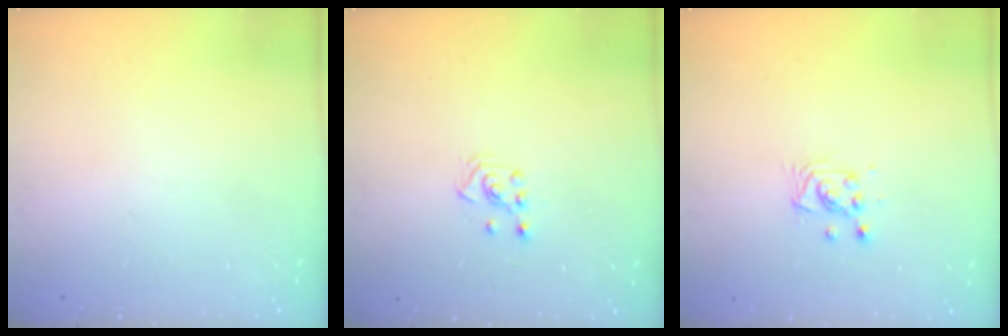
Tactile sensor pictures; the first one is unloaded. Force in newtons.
{"total": 2.3, "press": 2.2, "slide": 0.8}
{"total": 3.8, "press": 3.8, "slide": 0.5}